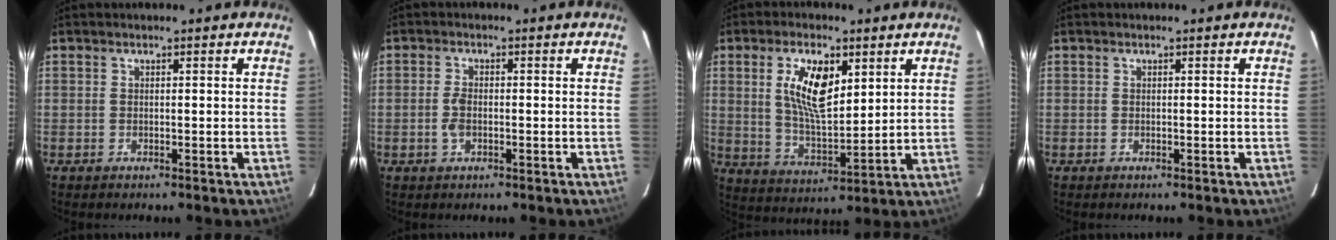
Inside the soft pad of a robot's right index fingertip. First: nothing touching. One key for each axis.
{"total": 2.7, "fx": -0.7, "fy": 1.5, "fz": 2.1, "tx": -0.045, "ty": 0.003, "tz": -0.012}
{"total": 11.3, "fx": 4.1, "fy": 5.0, "fz": 9.3, "tx": -0.170, "ty": 0.004, "tz": 0.083}
{"total": 0.0}